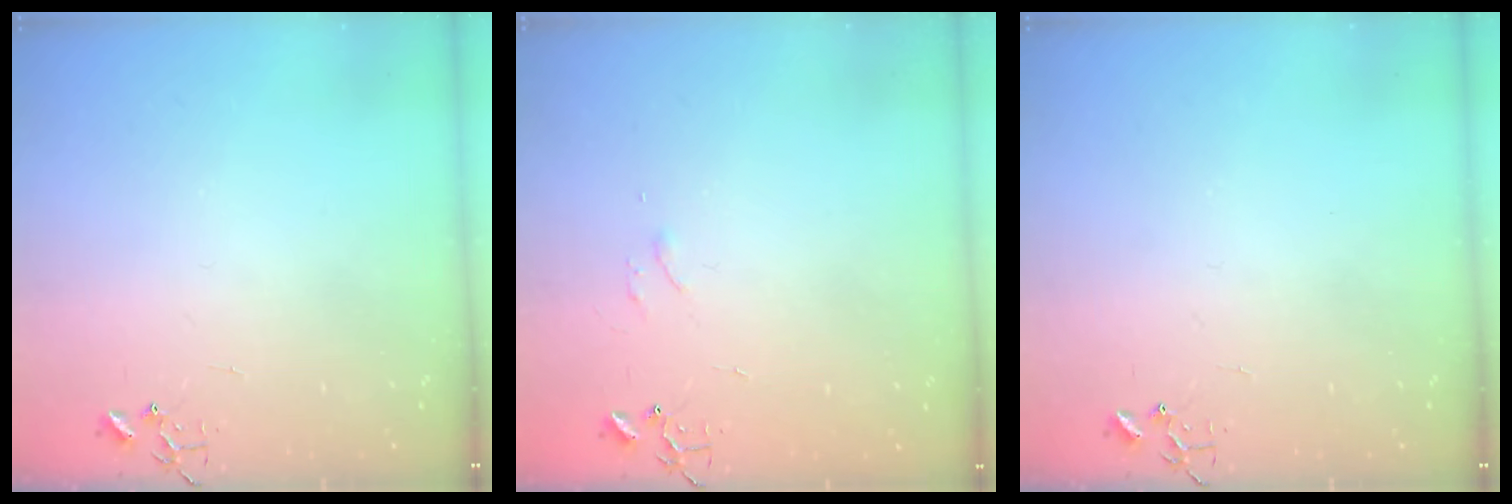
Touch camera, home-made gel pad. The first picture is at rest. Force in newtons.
{"total": 3.9, "press": 3.9, "slide": 0.6}
{"total": 0.0}